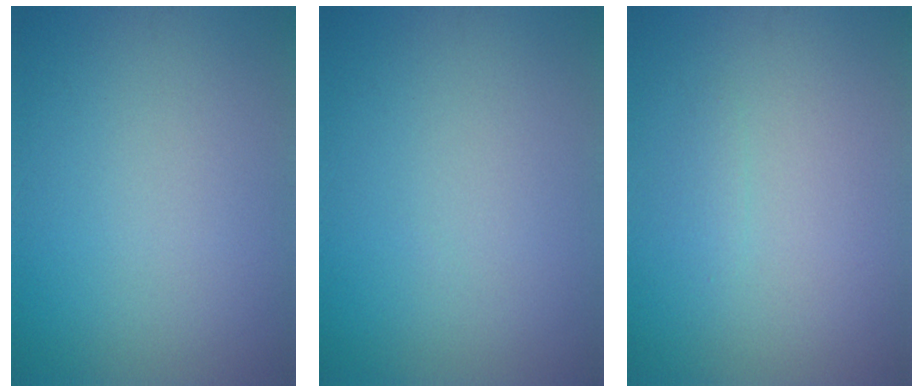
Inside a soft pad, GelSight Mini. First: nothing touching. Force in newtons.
{"total": 0.0}
{"total": 0.6, "press": 0.6, "slide": 0.0}